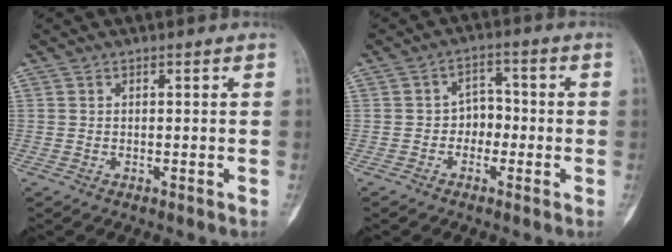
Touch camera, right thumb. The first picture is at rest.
{"total": 4.6, "force": [-1.1, 3.7, 2.4], "torque": [-0.008, 0.022, -0.029]}